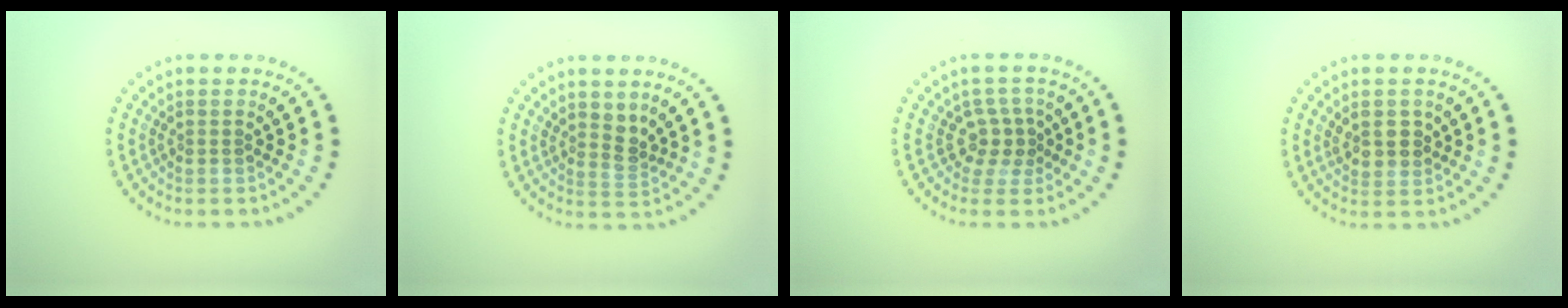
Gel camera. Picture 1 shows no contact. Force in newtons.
{"total": 1.6, "press": 1.3, "slide": 1.0}
{"total": 2.4, "press": 1.7, "slide": 1.7}
{"total": 2.6, "press": 2.5, "slide": 0.7}